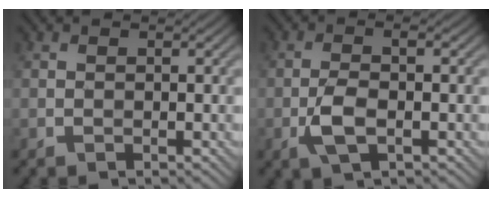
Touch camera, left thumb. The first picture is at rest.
{"total": 4.2, "force": [-1.2, 1.5, 3.7], "torque": [-0.087, -0.002, -0.028]}